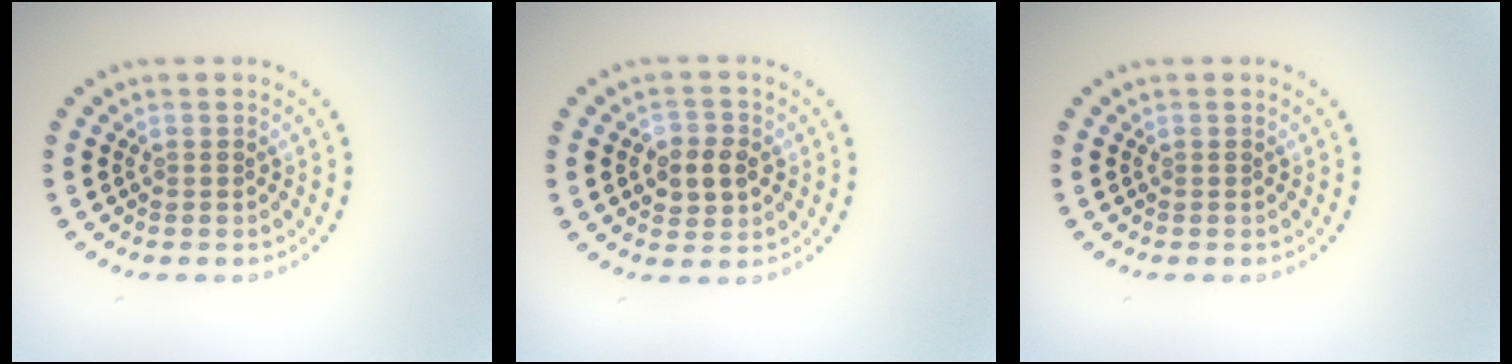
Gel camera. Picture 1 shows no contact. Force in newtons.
{"total": 2.8, "press": 2.8, "slide": 0.4}
{"total": 0.0}